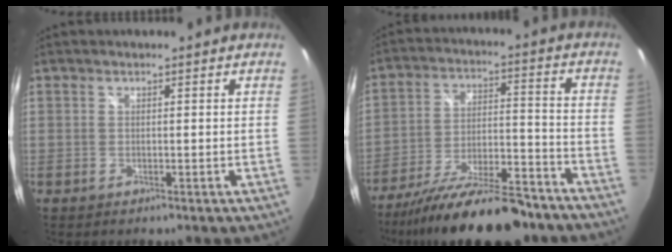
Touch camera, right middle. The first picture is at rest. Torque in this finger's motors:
{"motor_torque": [1.30, -0.84, 0.39, 0.21]}